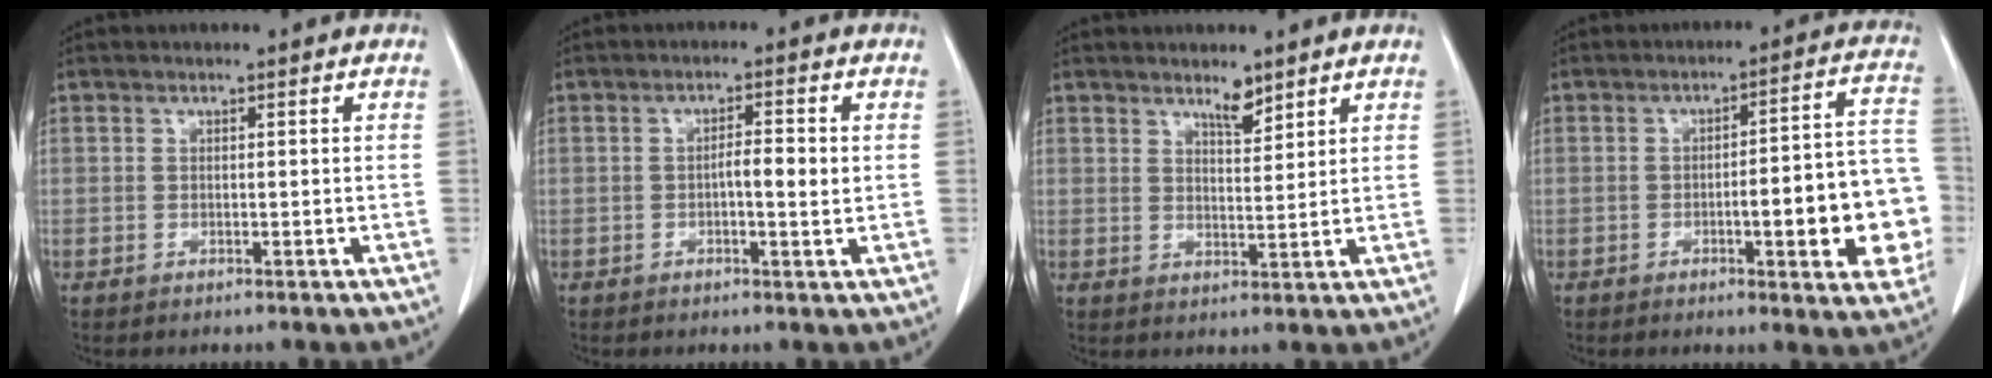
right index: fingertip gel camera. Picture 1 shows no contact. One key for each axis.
{"total": 3.5, "fx": -0.1, "fy": 0.6, "fz": 3.5, "tx": -0.056, "ty": 0.001, "tz": -0.002}
{"total": 3.3, "fx": 2.7, "fy": 0.9, "fz": 1.6, "tx": -0.030, "ty": -0.006, "tz": 0.046}
{"total": 14.0, "fx": -3.1, "fy": 2.8, "fz": 13.4, "tx": -0.138, "ty": 0.027, "tz": -0.034}